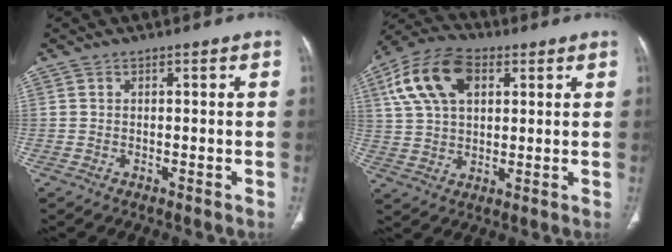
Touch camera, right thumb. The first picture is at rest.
{"total": 14.5, "force": [5.2, 8.8, 10.2], "torque": [-0.190, 0.011, 0.094]}